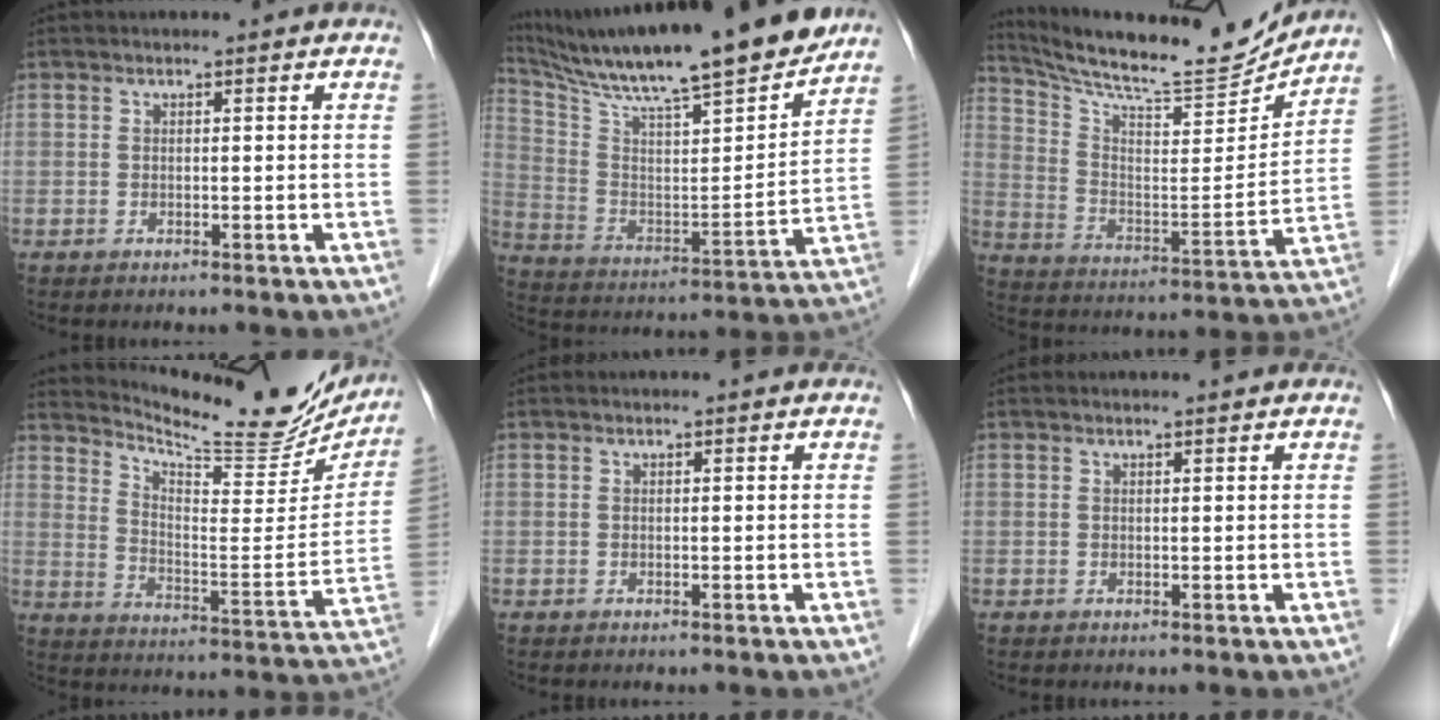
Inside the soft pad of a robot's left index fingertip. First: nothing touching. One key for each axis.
{"total": 23.9, "fx": 20.4, "fy": 1.4, "fz": 12.3, "tx": -0.220, "ty": -0.023, "tz": 0.319}
{"total": 18.8, "fx": 17.7, "fy": 1.1, "fz": 6.5, "tx": -0.125, "ty": -0.044, "tz": 0.273}
{"total": 19.6, "fx": 18.2, "fy": 3.4, "fz": 6.5, "tx": -0.104, "ty": -0.052, "tz": 0.246}
{"total": 0.0}
{"total": 0.6, "fx": 0.5, "fy": -0.2, "fz": 0.3, "tx": -0.006, "ty": 0.000, "tz": 0.008}